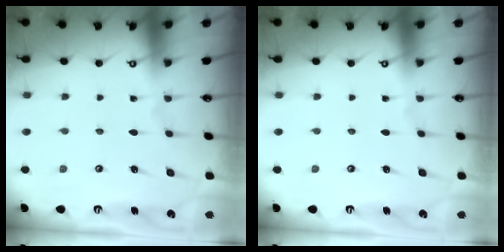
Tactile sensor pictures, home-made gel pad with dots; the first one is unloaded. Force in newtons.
{"total": 0.0}